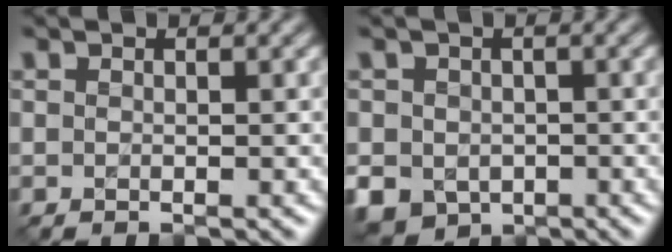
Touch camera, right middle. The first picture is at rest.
{"total": 6.2, "force": [-2.1, 5.3, 2.5], "torque": [-0.045, -0.023, -0.040]}